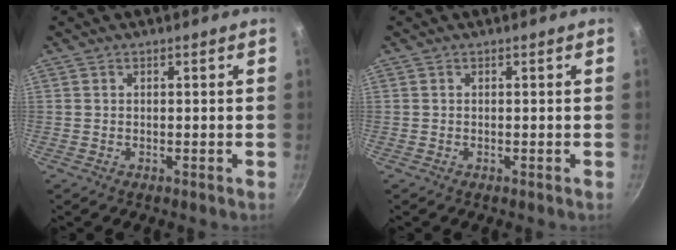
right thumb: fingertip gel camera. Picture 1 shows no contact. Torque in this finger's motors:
{"motor_torque": [0.55, -0.23, 0.29, 0.00, 0.09]}